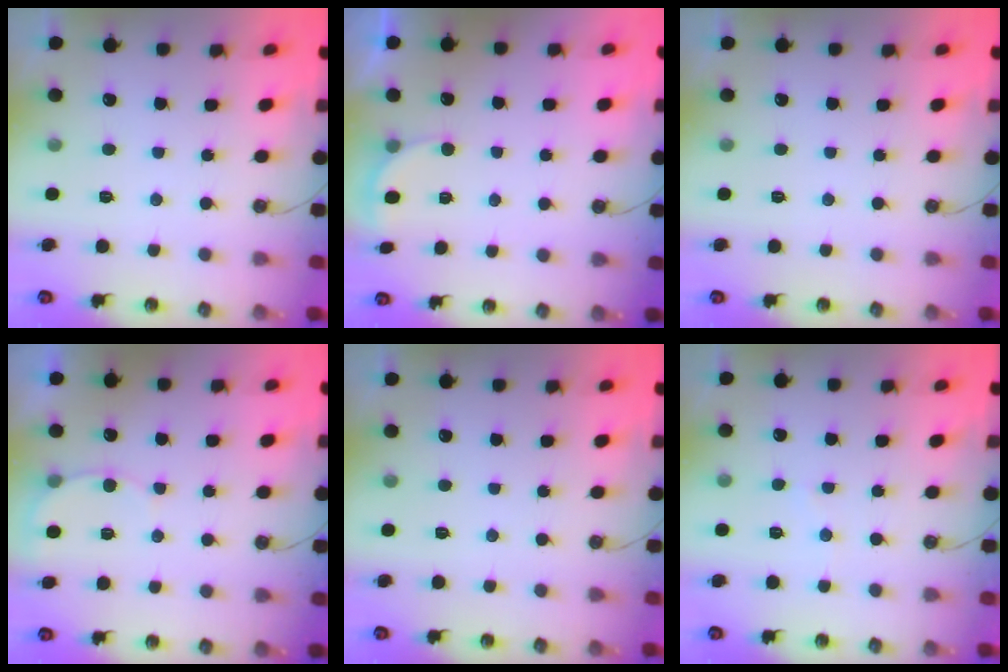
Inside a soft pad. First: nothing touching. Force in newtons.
{"total": 2.1, "press": 2.0, "slide": 0.6}
{"total": 0.0}
{"total": 5.9, "press": 5.8, "slide": 0.4}
{"total": 0.0}
{"total": 3.9, "press": 3.9, "slide": 0.4}